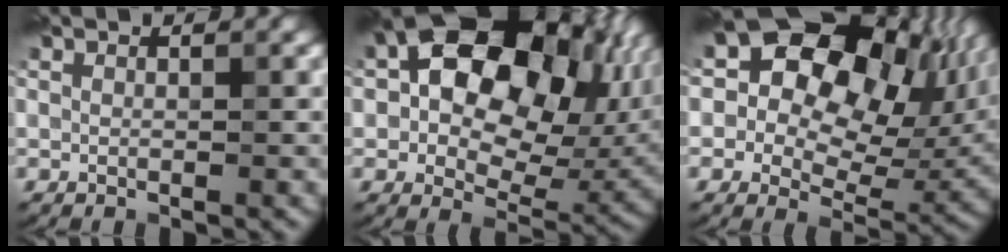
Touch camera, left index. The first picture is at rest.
{"total": 16.2, "force": [3.3, 10.5, 11.8], "torque": [-0.146, 0.022, 0.049]}
{"total": 15.1, "force": [4.4, 10.6, 9.7], "torque": [-0.119, 0.040, 0.065]}